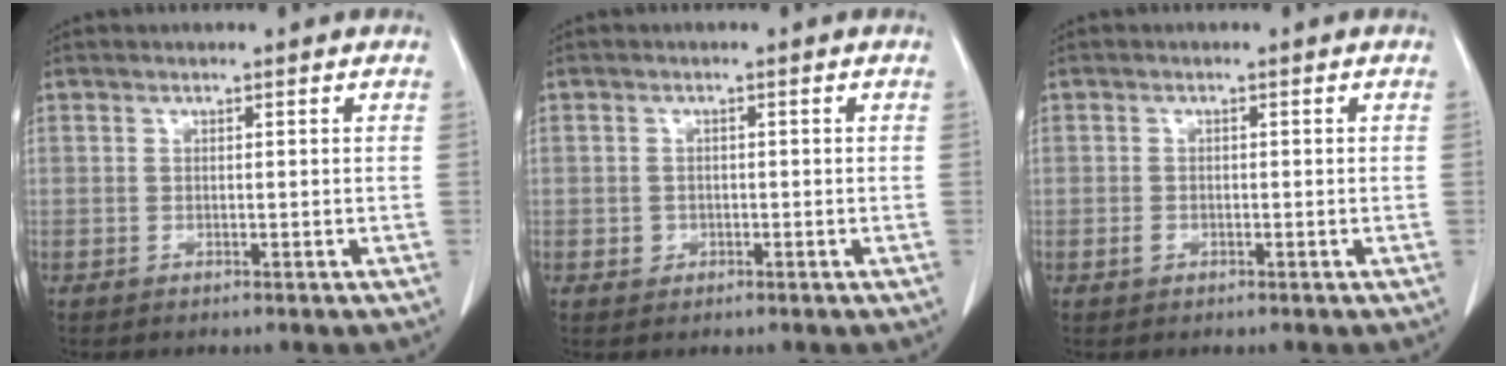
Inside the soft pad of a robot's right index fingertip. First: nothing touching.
{"total": 1.7, "force": [-0.6, 1.6, 0.2], "torque": [0.005, 0.008, -0.011]}
{"total": 1.1, "force": [-0.4, 0.9, 0.4], "torque": [-0.007, 0.003, -0.006]}